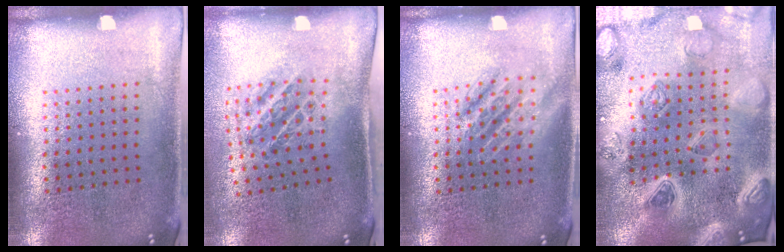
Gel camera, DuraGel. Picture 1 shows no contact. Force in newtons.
{"total": 1.3, "press": 1.1, "slide": 0.6}
{"total": 1.3, "press": 1.3, "slide": 0.1}
{"total": 4.6, "press": 4.0, "slide": 2.2}